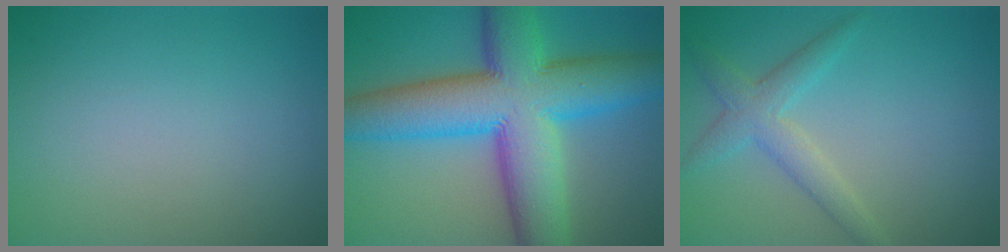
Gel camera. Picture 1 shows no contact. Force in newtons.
{"total": 13.9, "press": 13.9, "slide": 0.2}
{"total": 2.9, "press": 2.9, "slide": 0.2}